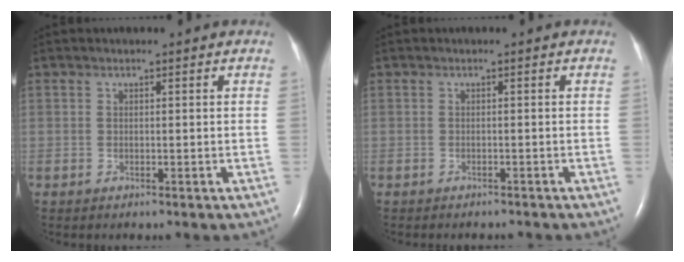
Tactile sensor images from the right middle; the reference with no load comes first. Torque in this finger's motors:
{"motor_torque": [0.01, 0.00, 0.00, 0.00]}